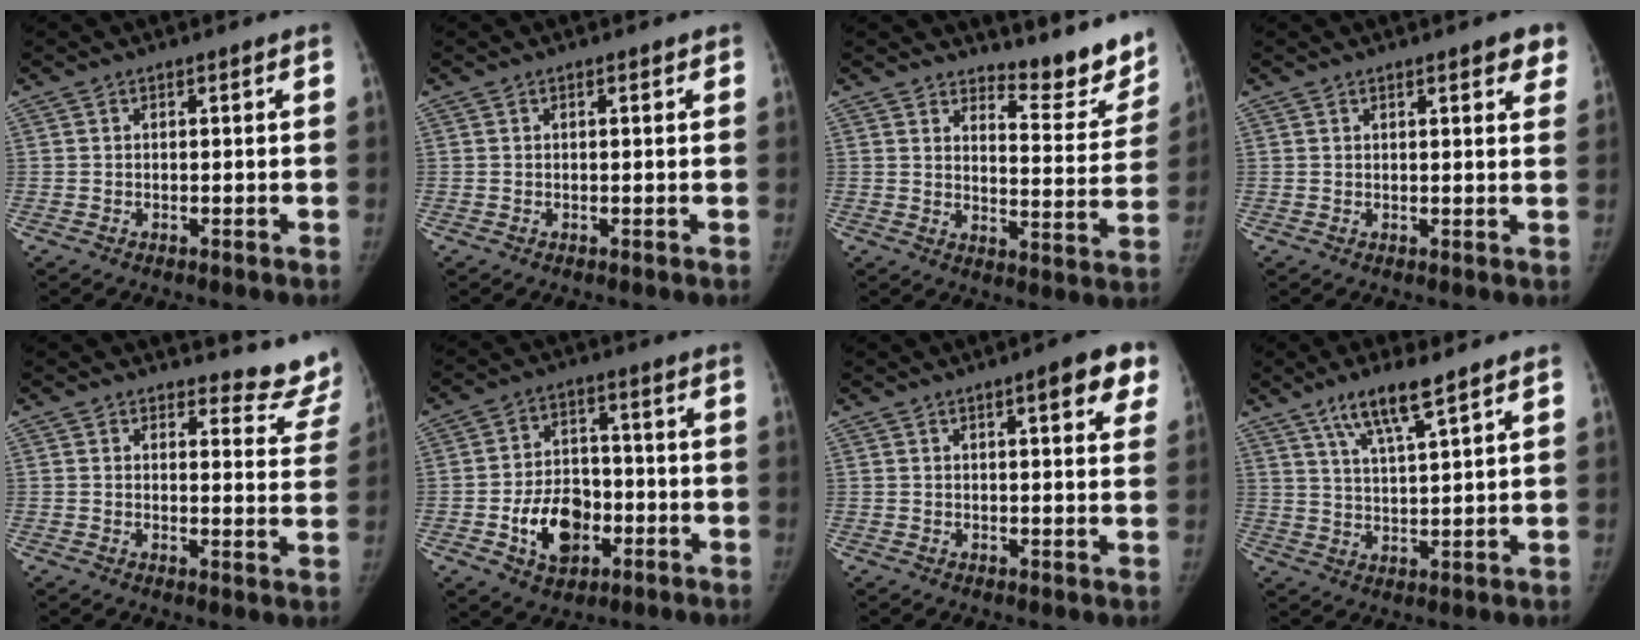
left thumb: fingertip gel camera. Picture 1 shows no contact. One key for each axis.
{"total": 0.5, "fx": 0.2, "fy": 0.2, "fz": 0.4, "tx": -0.007, "ty": 0.001, "tz": 0.002}
{"total": 12.1, "fx": 11.2, "fy": 3.4, "fz": 3.1, "tx": 0.000, "ty": -0.120, "tz": 0.131}
{"total": 5.0, "fx": 3.3, "fy": 1.4, "fz": 3.5, "tx": -0.013, "ty": -0.007, "tz": 0.033}
{"total": 10.8, "fx": 10.4, "fy": 2.6, "fz": -0.3, "tx": 0.054, "ty": -0.109, "tz": 0.087}
{"total": 11.7, "fx": -3.8, "fy": 8.4, "fz": 7.3, "tx": -0.085, "ty": 0.019, "tz": -0.061}
{"total": 8.4, "fx": 4.3, "fy": 2.2, "fz": 6.8, "tx": -0.054, "ty": -0.011, "tz": 0.047}
{"total": 8.2, "fx": 5.5, "fy": 1.1, "fz": 6.1, "tx": -0.112, "ty": -0.027, "tz": 0.107}